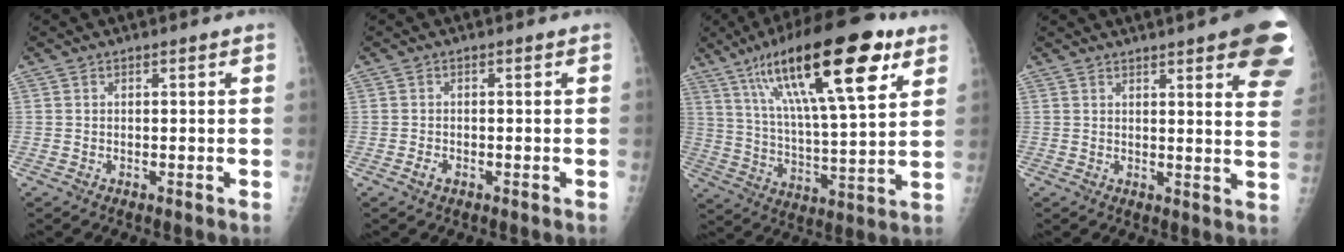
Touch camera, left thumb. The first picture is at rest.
{"total": 1.4, "force": [-0.7, 0.9, 0.8], "torque": [-0.015, 0.001, -0.013]}
{"total": 24.8, "force": [12.9, 6.6, 20.2], "torque": [-0.324, -0.026, 0.216]}
{"total": 15.3, "force": [8.6, 3.2, 12.2], "torque": [-0.130, -0.030, 0.089]}